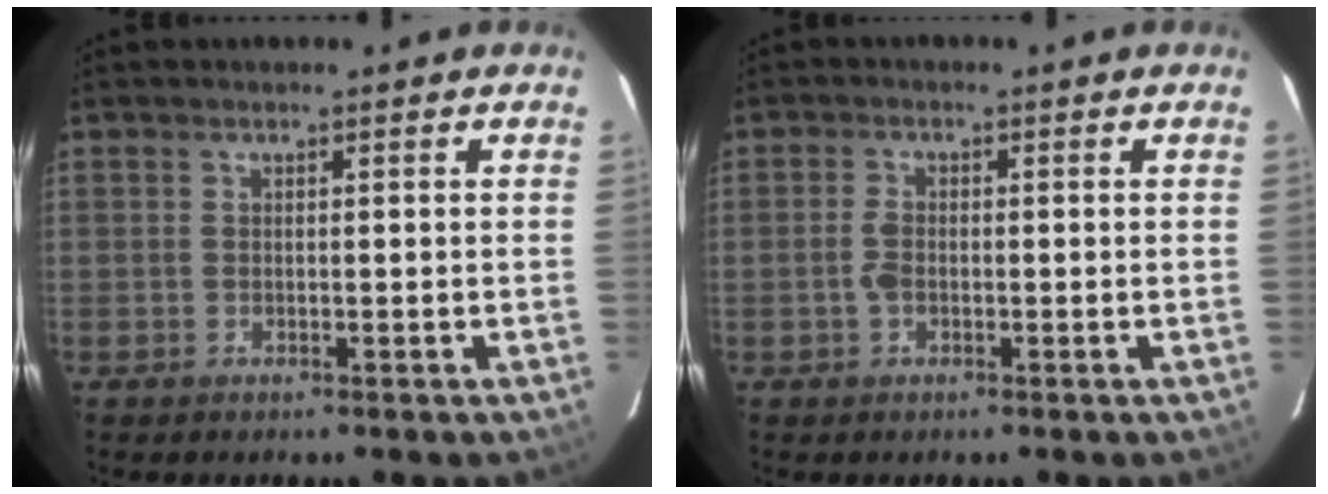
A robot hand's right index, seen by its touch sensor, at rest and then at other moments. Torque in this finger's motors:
{"motor_torque": [0.37, -0.07, 0.32, 0.05]}